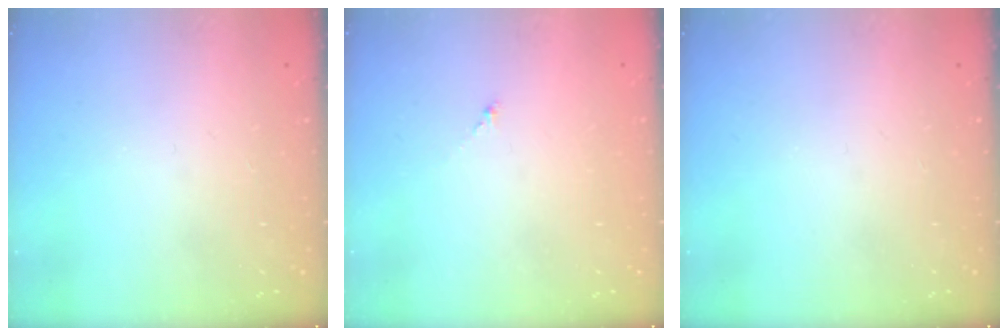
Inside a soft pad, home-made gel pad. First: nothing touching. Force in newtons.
{"total": 0.0}
{"total": 0.0}